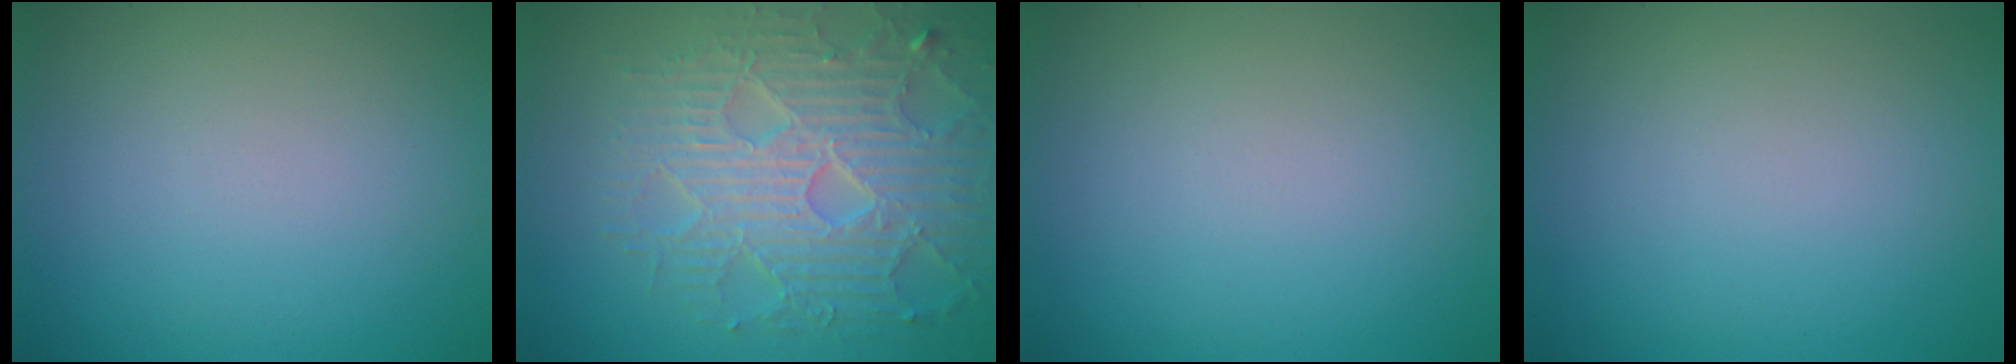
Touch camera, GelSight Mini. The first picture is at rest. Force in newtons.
{"total": 7.4, "press": 5.9, "slide": 4.4}
{"total": 0.0}
{"total": 0.0}